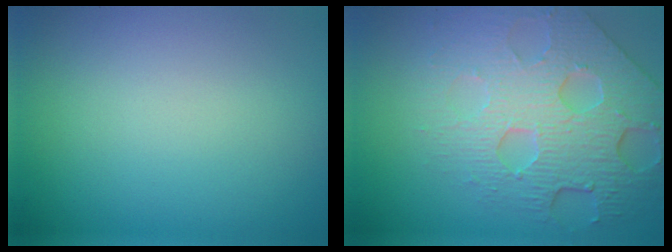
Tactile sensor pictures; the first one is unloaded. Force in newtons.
{"total": 7.4, "press": 5.6, "slide": 4.9}